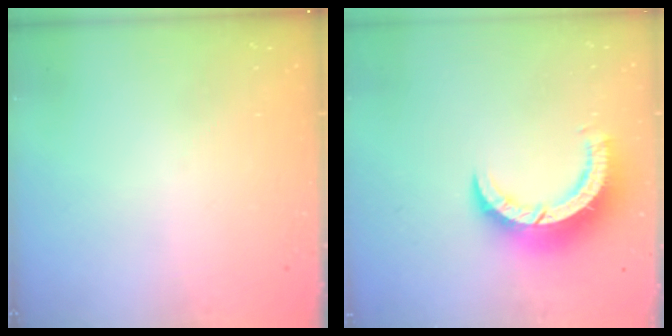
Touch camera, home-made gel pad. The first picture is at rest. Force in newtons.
{"total": 10.3, "press": 10.2, "slide": 1.1}